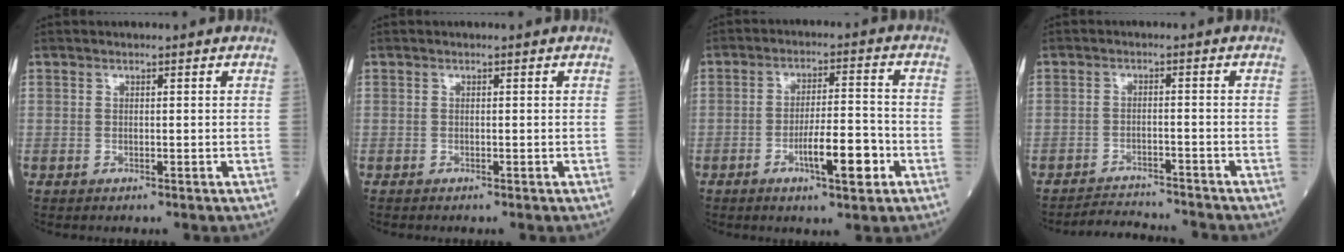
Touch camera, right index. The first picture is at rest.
{"total": 0.0}
{"total": 9.5, "force": [-3.9, 1.7, 8.5], "torque": [-0.145, 0.002, -0.062]}
{"total": 6.0, "force": [-6.0, -0.1, 0.3], "torque": [-0.004, 0.002, -0.099]}